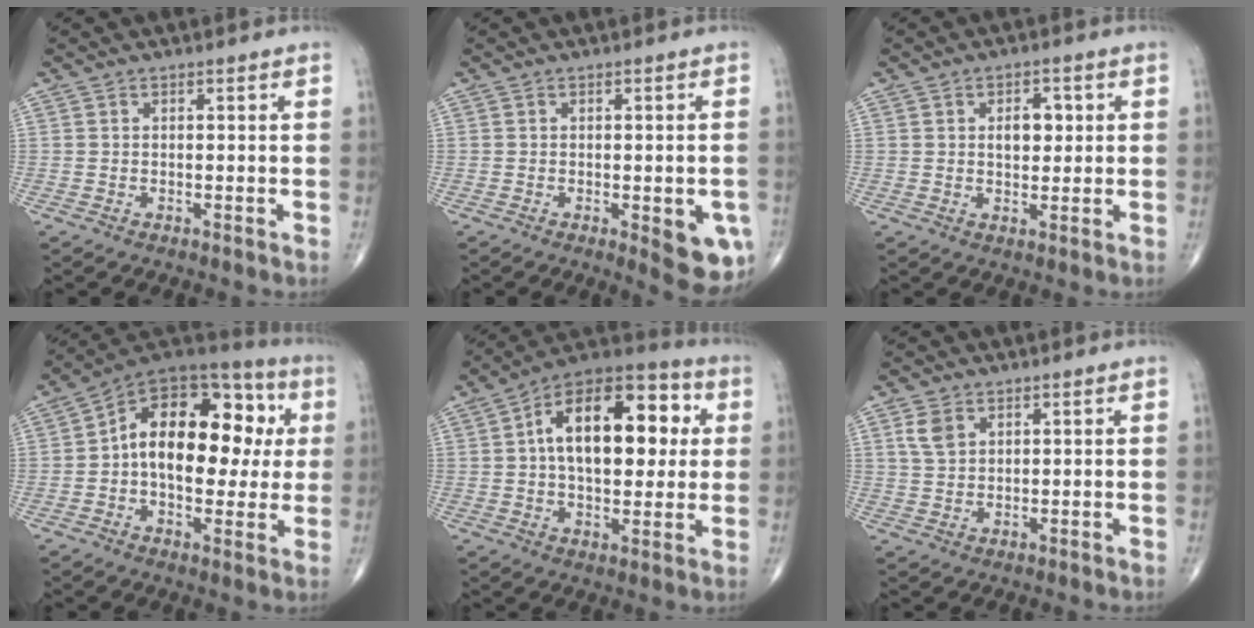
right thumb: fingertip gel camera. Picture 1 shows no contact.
{"total": 8.6, "force": [-2.5, 2.9, 7.7], "torque": [-0.073, -0.010, -0.023]}
{"total": 4.8, "force": [1.0, 3.0, 3.6], "torque": [-0.035, -0.002, 0.014]}
{"total": 21.6, "force": [1.8, 12.7, 17.4], "torque": [-0.223, 0.038, 0.017]}
{"total": 21.5, "force": [3.7, 11.7, 17.7], "torque": [-0.233, 0.023, 0.045]}
{"total": 3.9, "force": [1.8, 2.6, 2.3], "torque": [-0.040, -0.002, 0.041]}